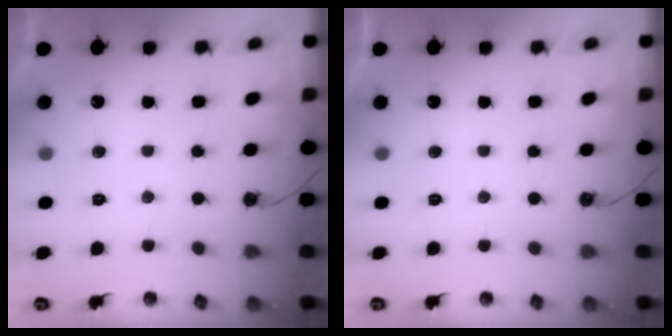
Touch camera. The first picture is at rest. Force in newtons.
{"total": 0.0}